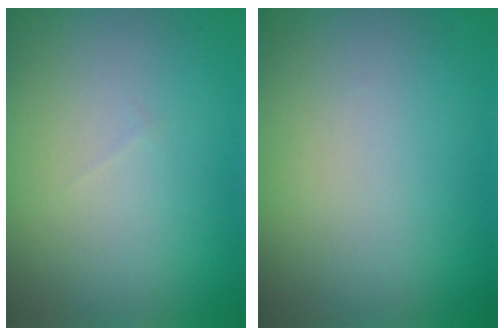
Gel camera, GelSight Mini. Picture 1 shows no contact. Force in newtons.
{"total": 0.0}